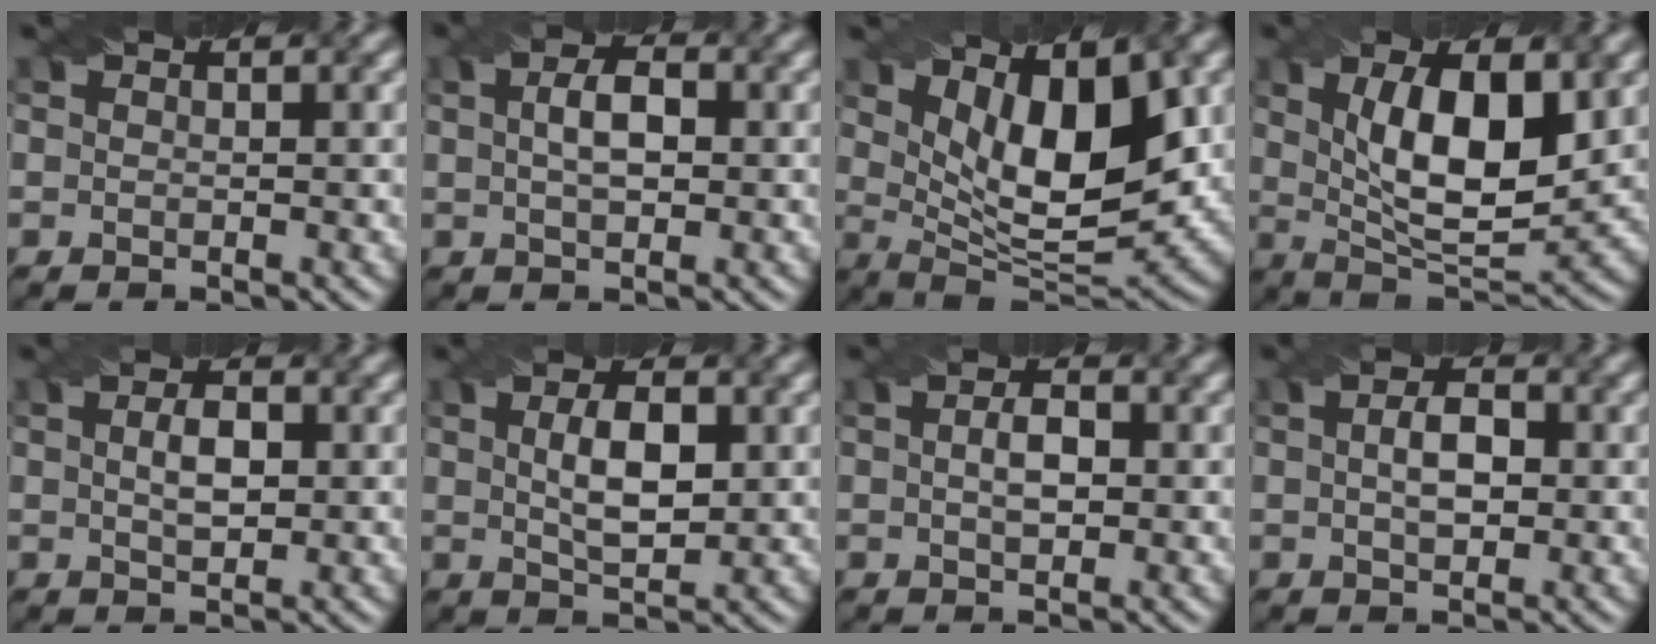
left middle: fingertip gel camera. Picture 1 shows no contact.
{"total": 3.2, "force": [0.4, 1.6, 2.7], "torque": [-0.056, 0.007, 0.007]}
{"total": 9.8, "force": [2.9, 4.0, 8.4], "torque": [-0.131, -0.010, 0.050]}
{"total": 9.9, "force": [2.0, 3.9, 8.9], "torque": [-0.150, -0.002, 0.038]}
{"total": 2.4, "force": [0.2, 1.2, 2.1], "torque": [-0.045, 0.004, 0.007]}
{"total": 4.1, "force": [0.6, 1.7, 3.7], "torque": [-0.073, 0.002, 0.014]}
{"total": 2.2, "force": [-0.1, 1.1, 1.9], "torque": [-0.041, 0.006, 0.000]}
{"total": 3.0, "force": [0.1, 1.6, 2.5], "torque": [-0.053, 0.006, 0.002]}